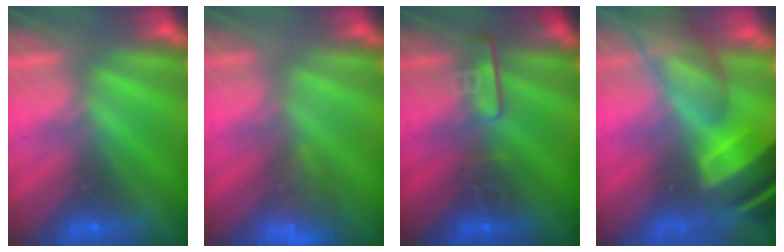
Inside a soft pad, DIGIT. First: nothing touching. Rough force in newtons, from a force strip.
{"total": 9.2}
{"total": 2.4}
{"total": 9.3}